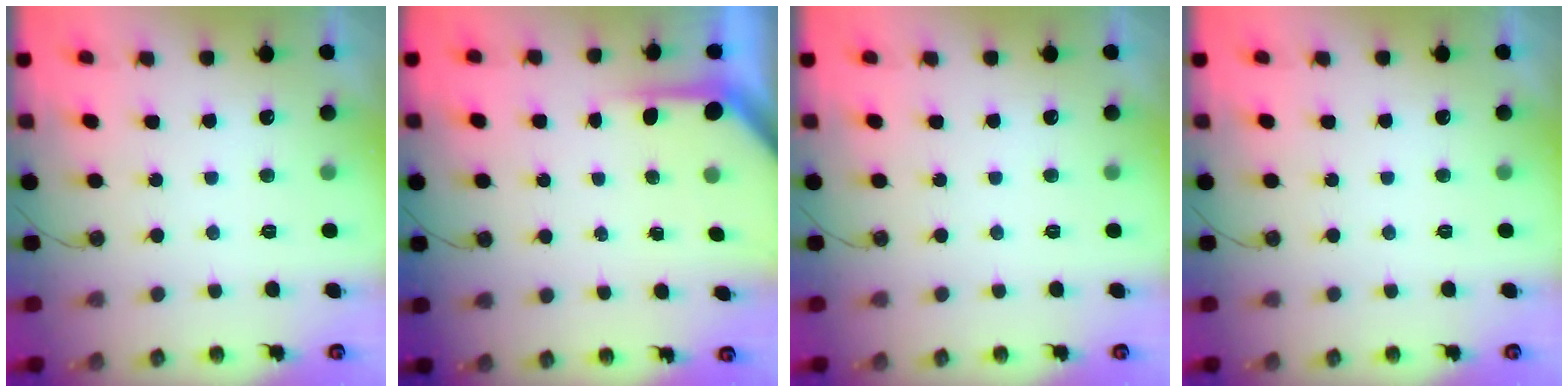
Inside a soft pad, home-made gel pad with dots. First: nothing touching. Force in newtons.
{"total": 3.6, "press": 3.6, "slide": 0.2}
{"total": 0.0}
{"total": 0.0}